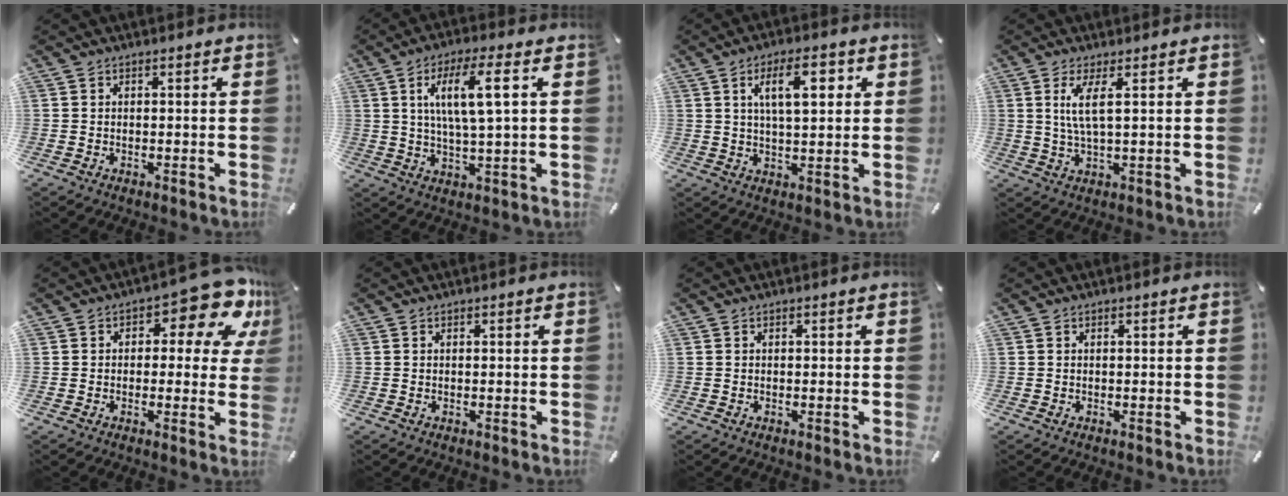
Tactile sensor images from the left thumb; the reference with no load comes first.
{"total": 10.4, "force": [2.9, 1.9, 9.8], "torque": [-0.198, 0.006, 0.043]}
{"total": 10.4, "force": [3.8, 4.0, 8.8], "torque": [-0.147, -0.002, 0.059]}
{"total": 5.9, "force": [1.8, 0.9, 5.6], "torque": [-0.120, -0.005, 0.027]}
{"total": 11.6, "force": [6.1, 5.2, 8.4], "torque": [-0.106, -0.042, 0.103]}
{"total": 0.0}
{"total": 0.0}
{"total": 0.0}